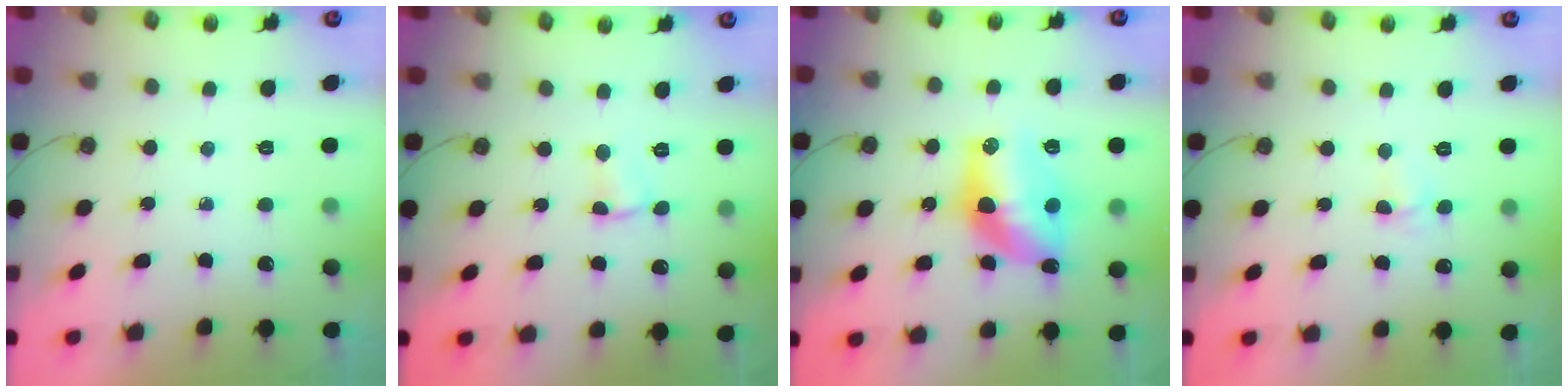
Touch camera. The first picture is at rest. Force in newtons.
{"total": 3.0, "press": 1.3, "slide": 2.7}
{"total": 13.7, "press": 13.6, "slide": 1.2}
{"total": 3.8, "press": 3.8, "slide": 0.5}